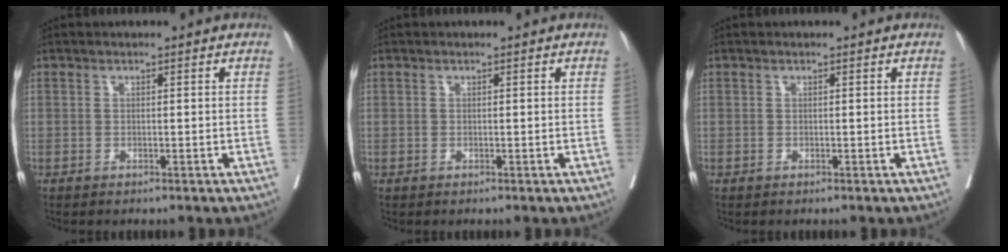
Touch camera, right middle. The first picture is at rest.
{"total": 0.0}
{"total": 0.0}